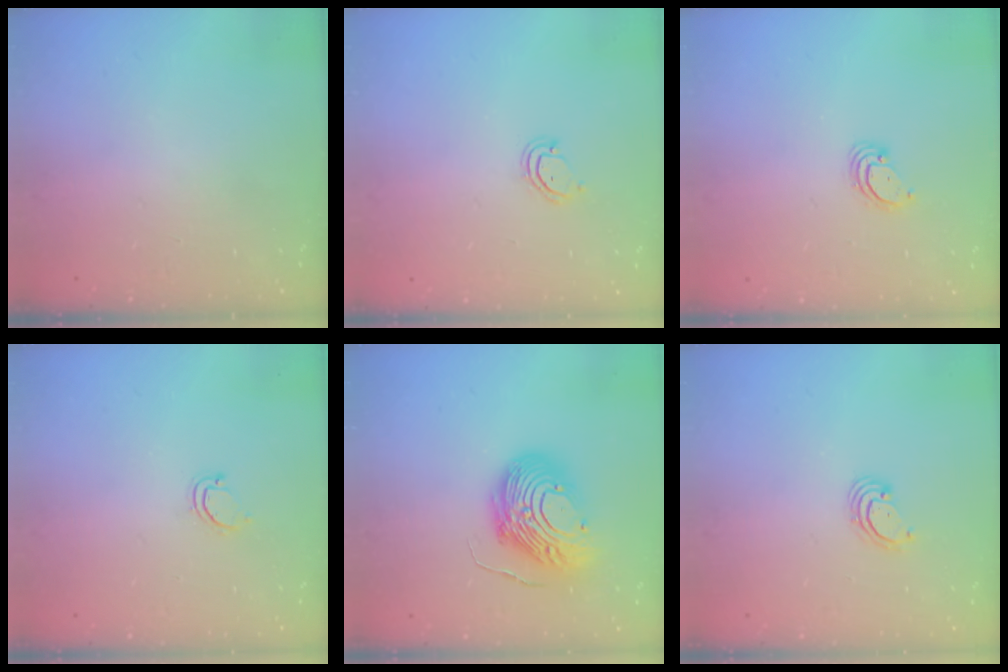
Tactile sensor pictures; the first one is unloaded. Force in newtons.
{"total": 4.0, "press": 4.0, "slide": 0.3}
{"total": 2.9, "press": 2.9, "slide": 0.3}
{"total": 3.1, "press": 3.1, "slide": 0.2}
{"total": 14.6, "press": 14.6, "slide": 1.5}
{"total": 2.8, "press": 2.8, "slide": 0.3}